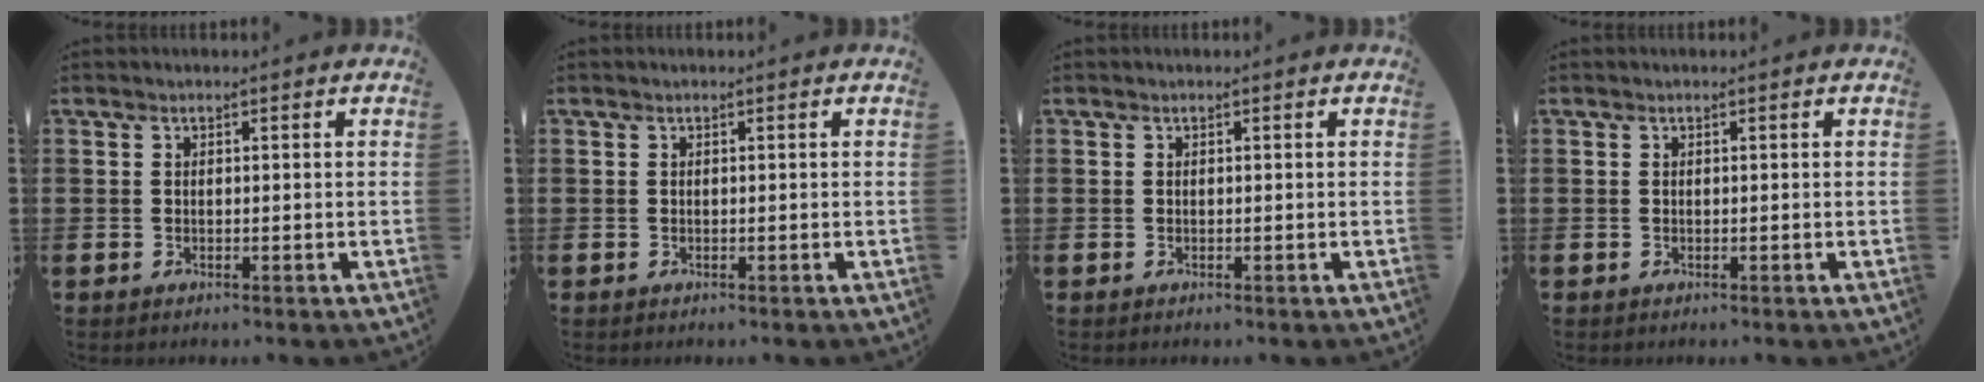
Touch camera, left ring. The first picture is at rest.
{"total": 0.0}
{"total": 0.0}
{"total": 0.0}